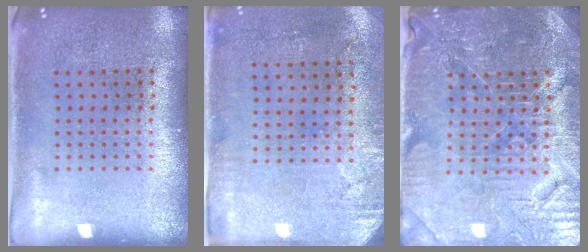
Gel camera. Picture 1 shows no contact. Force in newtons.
{"total": 2.9, "press": 2.4, "slide": 1.7}
{"total": 4.6, "press": 4.4, "slide": 1.3}